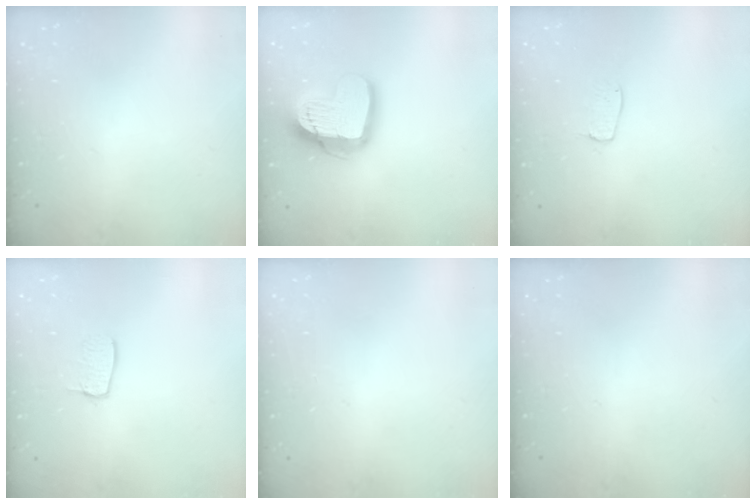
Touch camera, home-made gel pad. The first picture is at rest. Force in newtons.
{"total": 17.7, "press": 17.6, "slide": 1.6}
{"total": 4.5, "press": 4.5, "slide": 0.3}
{"total": 6.3, "press": 6.3, "slide": 0.2}
{"total": 0.0}
{"total": 0.0}